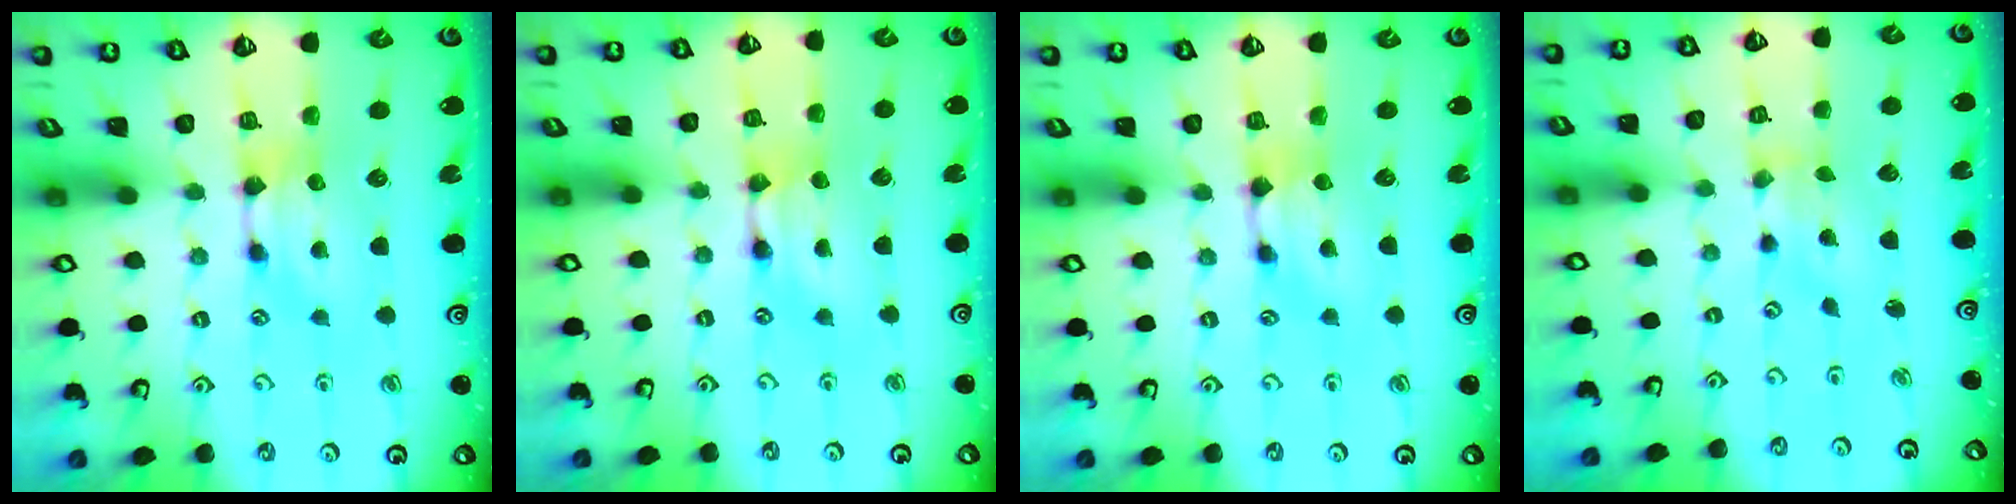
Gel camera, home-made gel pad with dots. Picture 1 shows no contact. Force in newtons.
{"total": 1.6, "press": 1.6, "slide": 0.2}
{"total": 0.6, "press": 0.2, "slide": 0.5}
{"total": 1.3, "press": 0.7, "slide": 1.1}